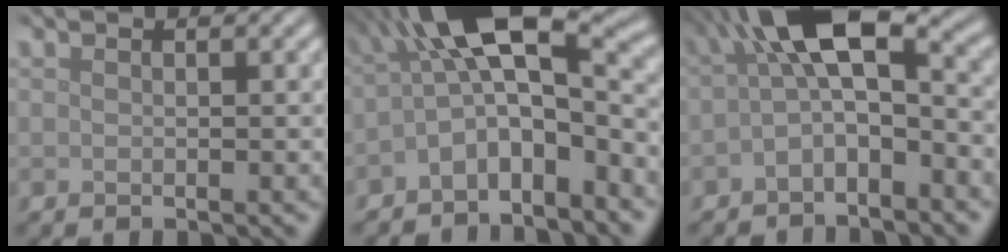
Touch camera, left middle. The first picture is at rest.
{"total": 8.4, "force": [-1.3, 3.8, 7.3], "torque": [-0.113, 0.018, -0.041]}
{"total": 6.8, "force": [-0.2, 2.8, 6.2], "torque": [-0.100, 0.020, -0.018]}